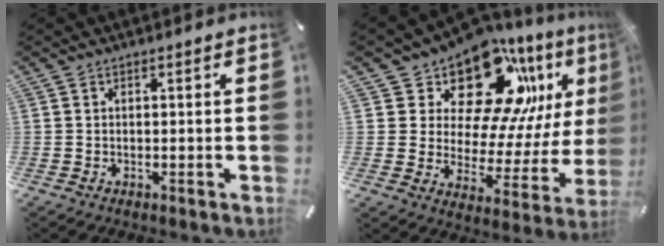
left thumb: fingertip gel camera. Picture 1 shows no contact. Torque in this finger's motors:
{"motor_torque": [2.70, 2.30, 1.77, -1.00, 0.12]}